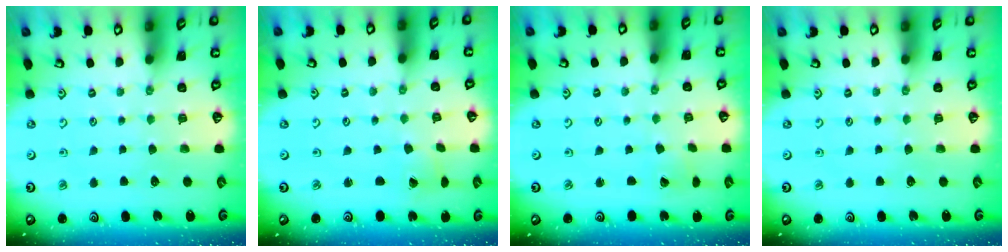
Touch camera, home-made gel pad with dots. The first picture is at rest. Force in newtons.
{"total": 1.1, "press": 1.1, "slide": 0.0}
{"total": 0.0}
{"total": 0.0}